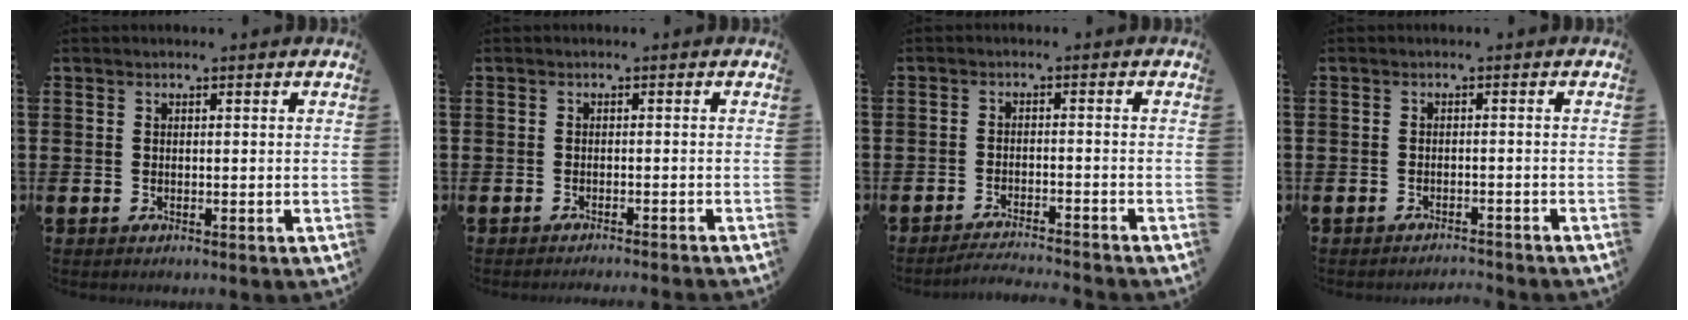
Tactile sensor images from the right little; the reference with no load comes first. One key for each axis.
{"total": 0.9, "fx": -0.9, "fy": -0.3, "fz": 0.0, "tx": 0.002, "ty": 0.001, "tz": -0.019}
{"total": 2.3, "fx": -2.3, "fy": -0.3, "fz": 0.3, "tx": -0.006, "ty": 0.004, "tz": -0.047}
{"total": 1.4, "fx": -1.4, "fy": -0.1, "fz": -0.1, "tx": -0.001, "ty": 0.005, "tz": -0.030}